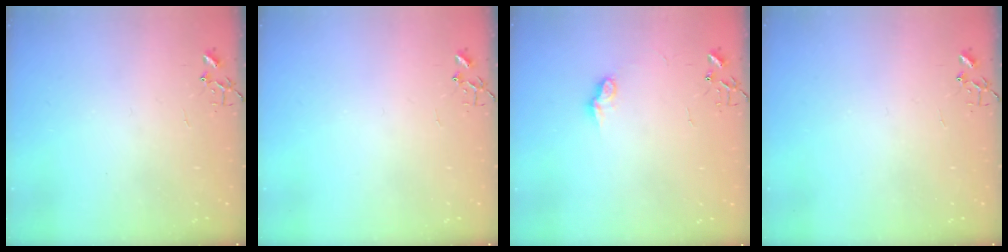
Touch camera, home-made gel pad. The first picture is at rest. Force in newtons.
{"total": 0.0}
{"total": 7.2, "press": 7.2, "slide": 0.2}
{"total": 0.0}